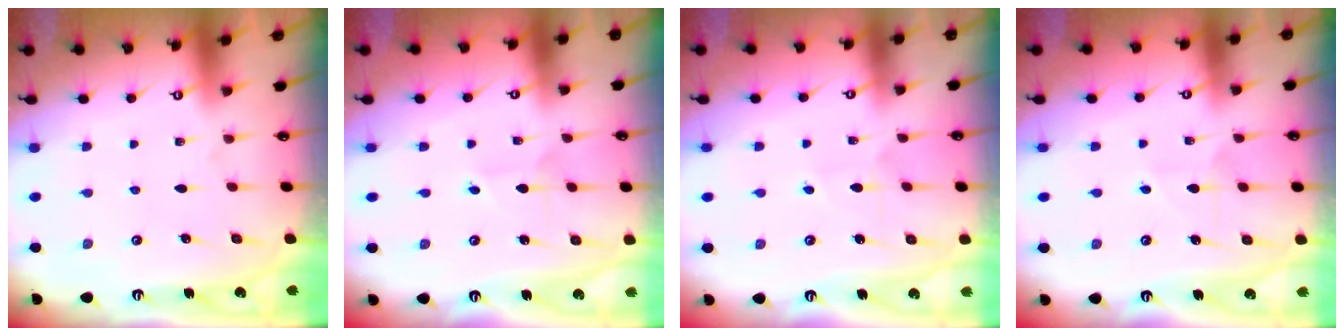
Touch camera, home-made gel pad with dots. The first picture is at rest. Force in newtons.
{"total": 2.4, "press": 2.3, "slide": 0.2}
{"total": 4.8, "press": 4.8, "slide": 0.3}
{"total": 5.9, "press": 5.9, "slide": 0.6}